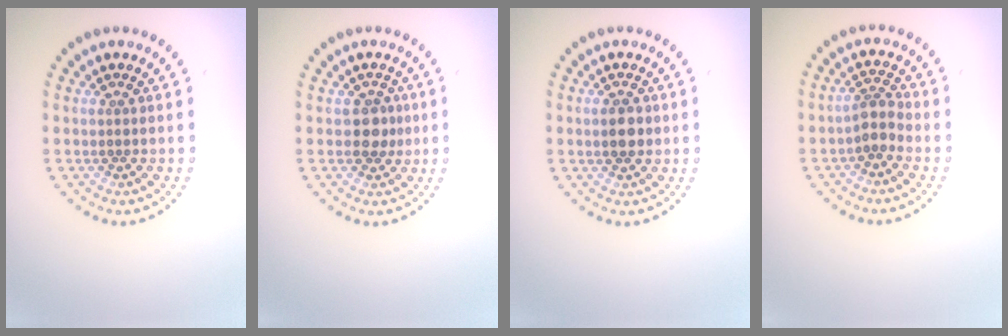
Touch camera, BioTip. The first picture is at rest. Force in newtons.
{"total": 2.0, "press": 1.7, "slide": 1.0}
{"total": 2.6, "press": 2.6, "slide": 0.1}
{"total": 2.1, "press": 1.7, "slide": 1.3}